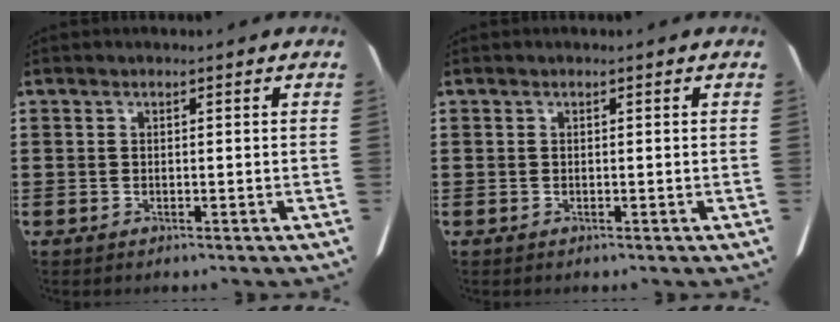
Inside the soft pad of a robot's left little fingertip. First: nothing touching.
{"total": 0.0}